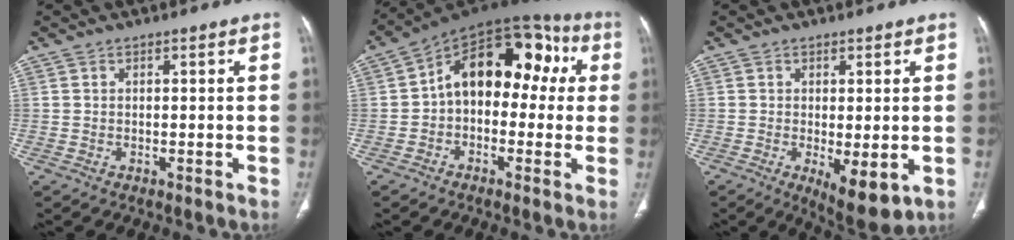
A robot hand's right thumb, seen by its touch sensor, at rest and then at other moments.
{"total": 17.4, "force": [1.8, 11.2, 13.2], "torque": [-0.139, 0.059, 0.012]}
{"total": 7.6, "force": [-1.9, 2.8, 6.8], "torque": [-0.098, -0.023, -0.020]}